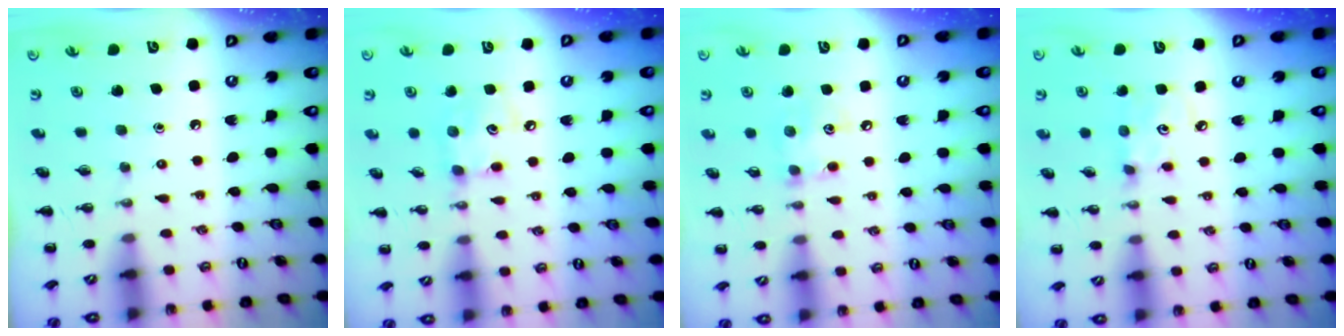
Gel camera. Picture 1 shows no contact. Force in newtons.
{"total": 6.0, "press": 6.0, "slide": 0.5}
{"total": 6.5, "press": 6.5, "slide": 0.7}
{"total": 3.5, "press": 3.5, "slide": 0.7}